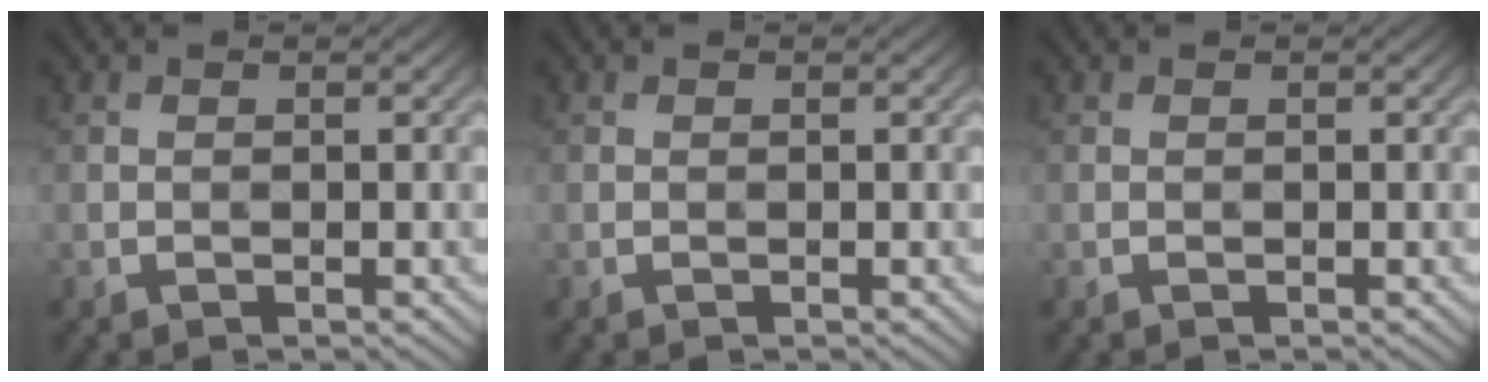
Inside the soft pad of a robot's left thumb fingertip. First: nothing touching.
{"total": 0.0}
{"total": 0.0}